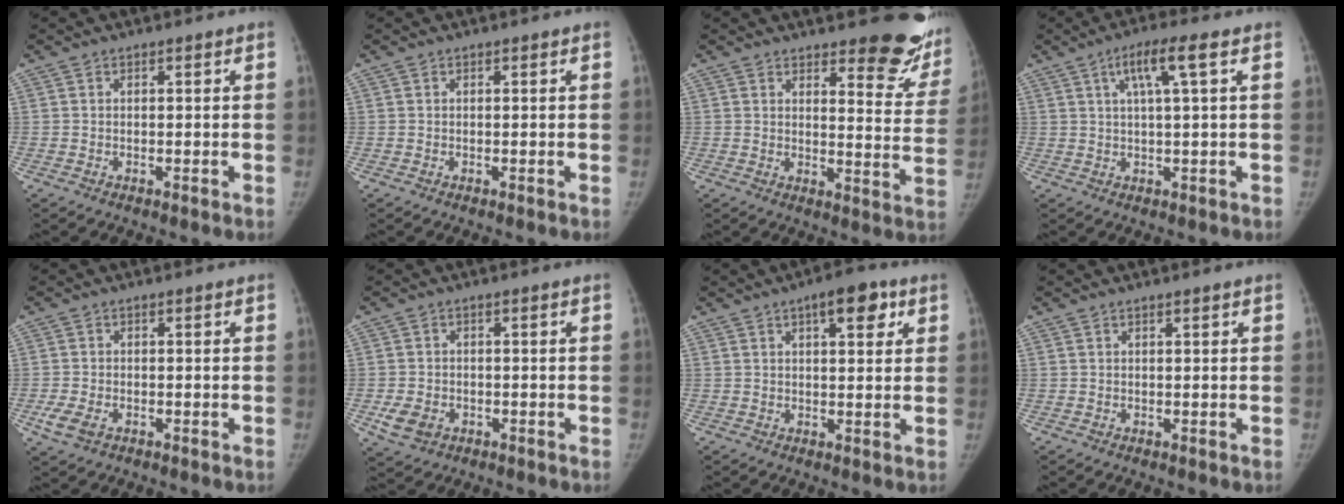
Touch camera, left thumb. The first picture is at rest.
{"total": 0.0}
{"total": 14.7, "force": [11.5, 4.8, 7.8], "torque": [-0.043, -0.092, 0.126]}
{"total": 6.2, "force": [2.4, 0.2, 5.8], "torque": [-0.115, 0.005, 0.045]}
{"total": 3.7, "force": [-1.6, 2.4, 2.4], "torque": [-0.055, 0.001, -0.028]}
{"total": 4.9, "force": [-1.8, 3.7, 2.5], "torque": [-0.044, 0.005, -0.025]}
{"total": 7.1, "force": [3.4, 2.9, 5.5], "torque": [-0.054, -0.005, 0.041]}
{"total": 0.0}